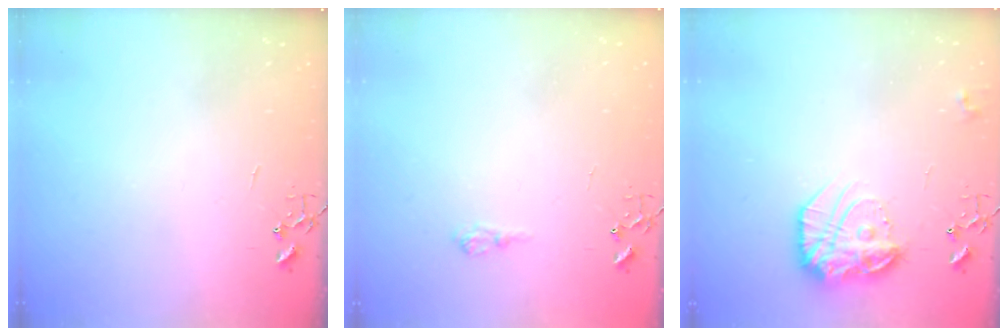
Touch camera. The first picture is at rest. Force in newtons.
{"total": 6.5, "press": 6.5, "slide": 0.9}
{"total": 17.5, "press": 17.5, "slide": 1.4}